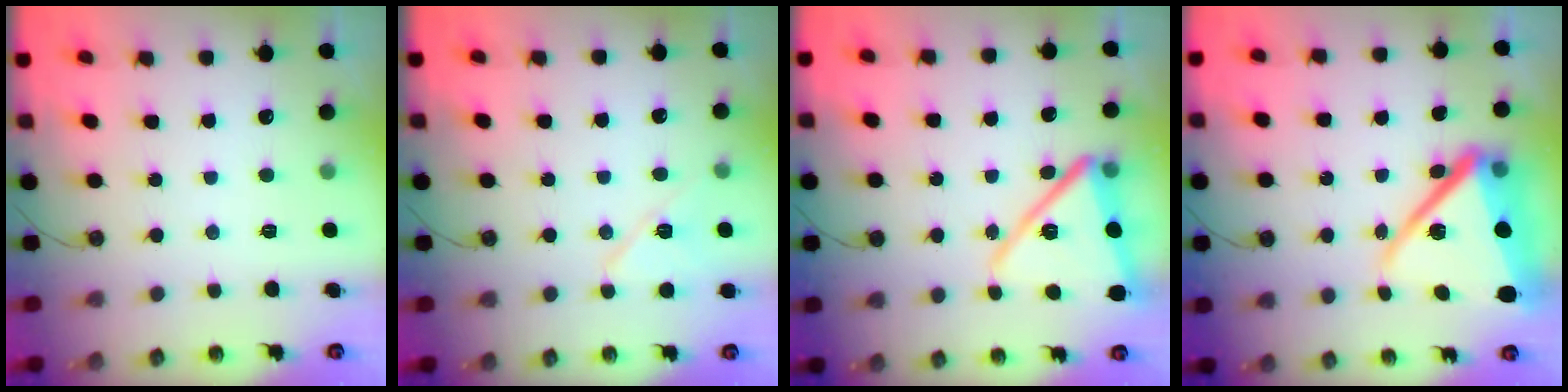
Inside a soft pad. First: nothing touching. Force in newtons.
{"total": 9.0, "press": 9.0, "slide": 0.6}
{"total": 15.2, "press": 14.9, "slide": 2.6}
{"total": 18.5, "press": 18.4, "slide": 1.7}